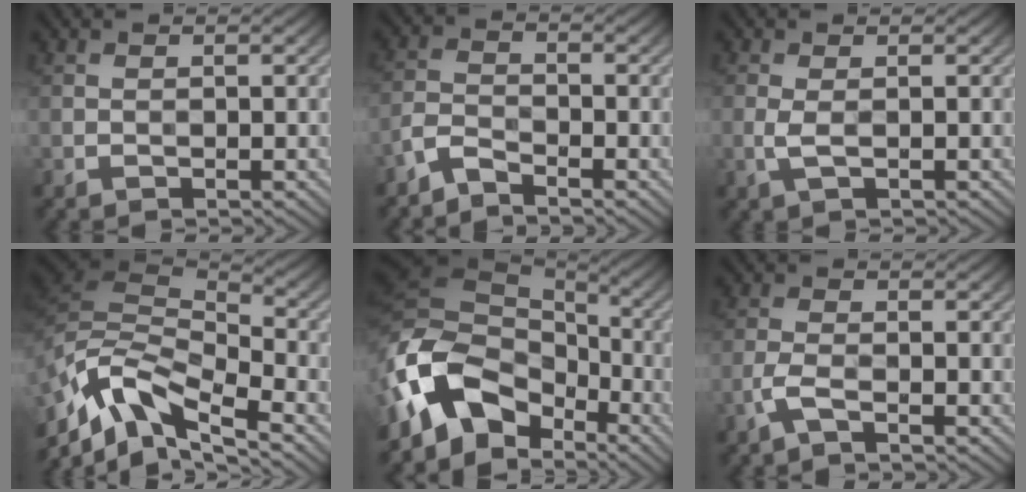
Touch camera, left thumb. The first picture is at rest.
{"total": 3.2, "force": [-2.9, 0.7, 1.2], "torque": [-0.030, -0.002, -0.074]}
{"total": 1.9, "force": [-0.2, 0.8, 1.7], "torque": [-0.049, 0.000, -0.007]}
{"total": 11.7, "force": [-6.4, 4.7, 8.5], "torque": [-0.181, -0.006, -0.132]}
{"total": 14.5, "force": [-5.6, 9.9, 8.9], "torque": [-0.214, -0.018, -0.109]}
{"total": 2.7, "force": [-1.5, 0.8, 2.0], "torque": [-0.054, 0.002, -0.039]}